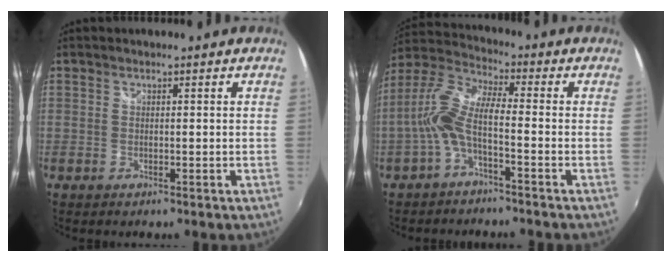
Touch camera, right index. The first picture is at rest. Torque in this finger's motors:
{"motor_torque": [0.62, -0.49, 0.65, 0.19]}